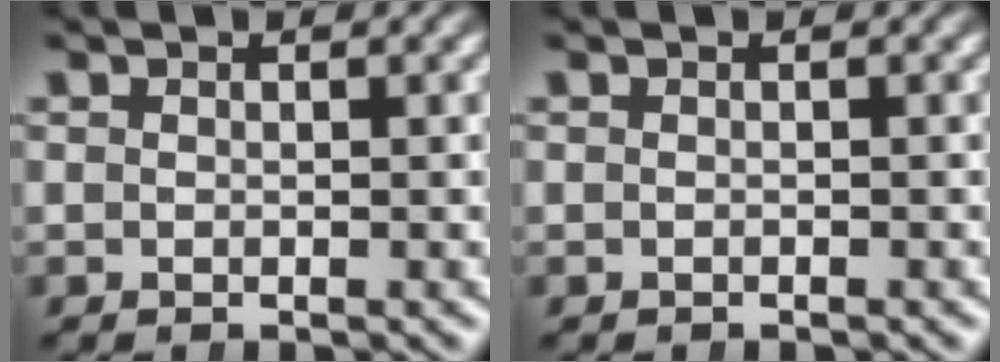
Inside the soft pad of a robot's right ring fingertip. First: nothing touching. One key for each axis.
{"total": 0.0}